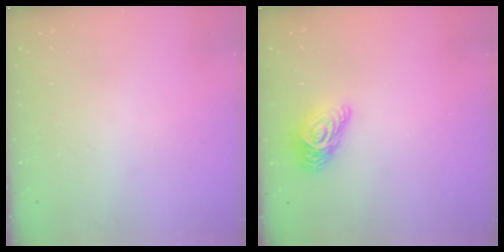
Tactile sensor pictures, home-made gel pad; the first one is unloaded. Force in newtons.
{"total": 10.8, "press": 10.8, "slide": 0.5}